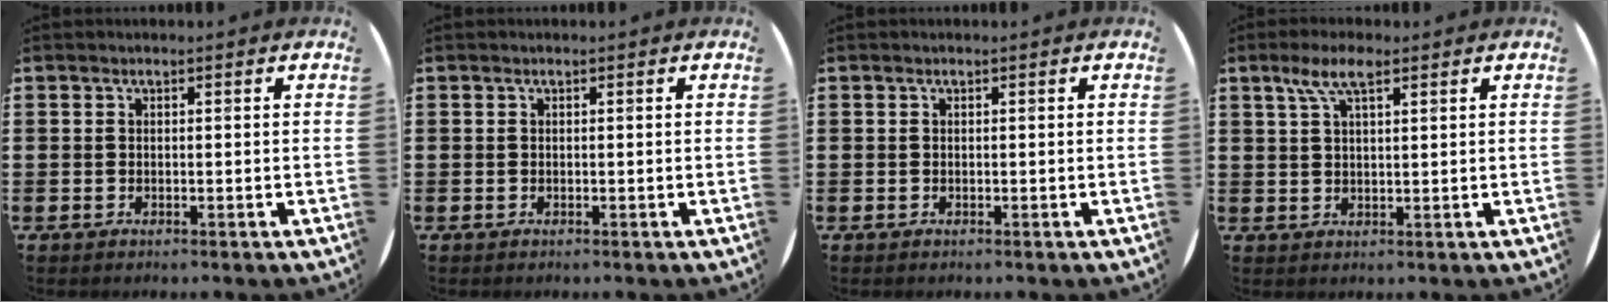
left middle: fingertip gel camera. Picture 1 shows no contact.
{"total": 0.0}
{"total": 0.0}
{"total": 5.1, "force": [3.0, 1.6, 3.8], "torque": [-0.080, 0.009, 0.052]}